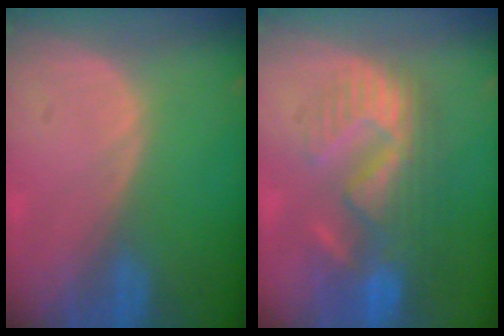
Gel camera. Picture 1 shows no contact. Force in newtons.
{"total": 11.0, "press": 9.6, "slide": 5.2}